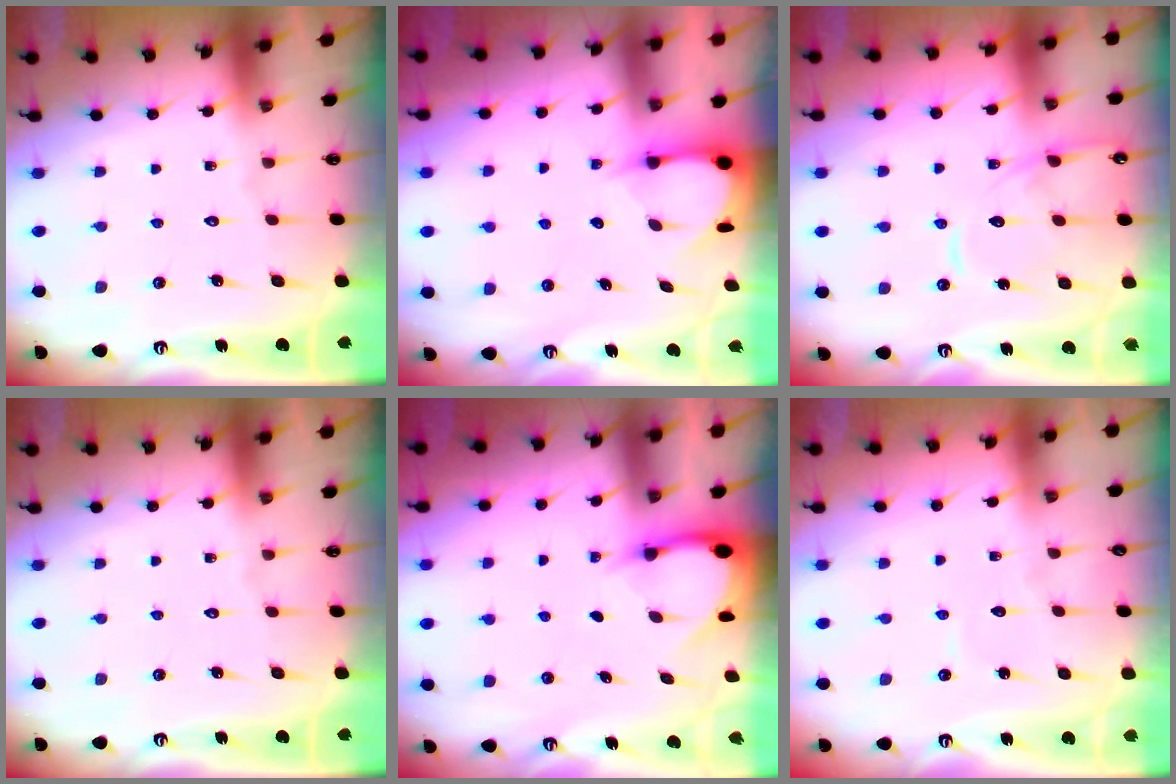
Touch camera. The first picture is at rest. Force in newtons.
{"total": 3.4, "press": 3.4, "slide": 0.3}
{"total": 13.6, "press": 13.6, "slide": 1.3}
{"total": 0.0}
{"total": 3.4, "press": 3.4, "slide": 0.2}
{"total": 3.5, "press": 3.5, "slide": 0.3}